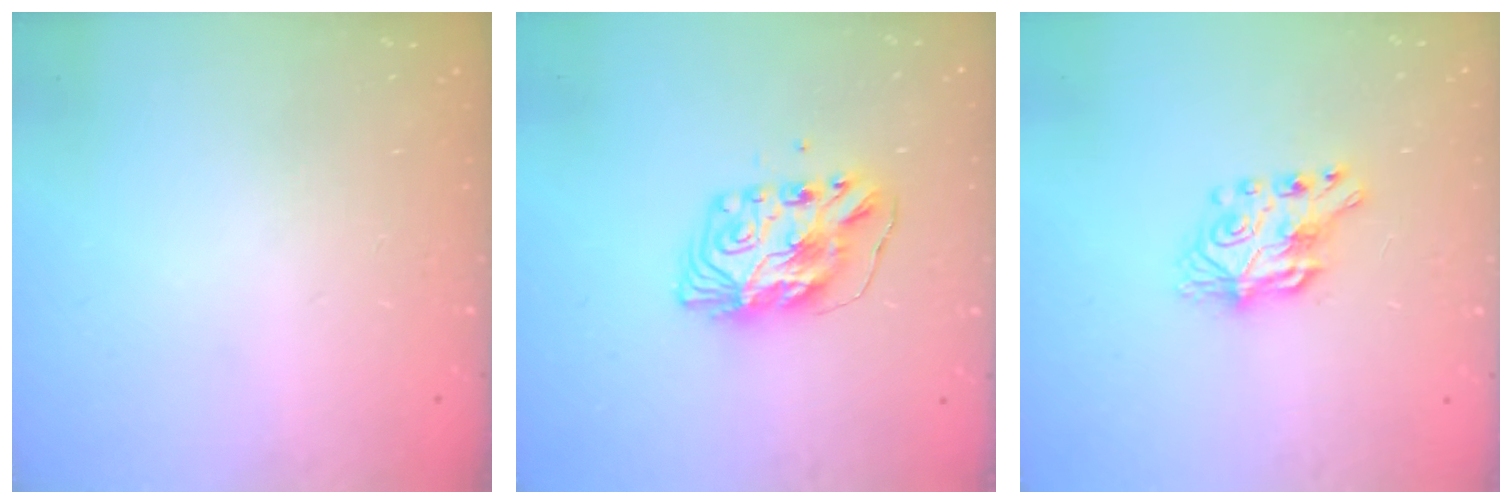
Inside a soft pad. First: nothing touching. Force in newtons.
{"total": 9.4, "press": 9.4, "slide": 0.8}
{"total": 7.7, "press": 7.6, "slide": 0.7}